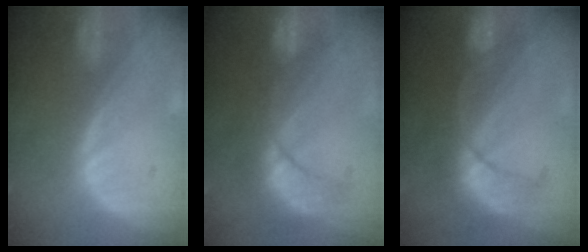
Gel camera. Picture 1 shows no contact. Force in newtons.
{"total": 8.0, "press": 7.9, "slide": 1.3}
{"total": 8.1, "press": 7.9, "slide": 2.0}